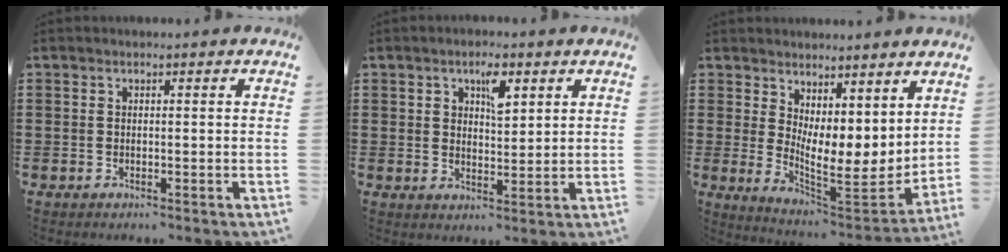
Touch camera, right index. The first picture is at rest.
{"total": 4.2, "force": [2.2, 1.8, 3.1], "torque": [-0.044, -0.001, 0.032]}
{"total": 5.8, "force": [3.4, 2.7, 3.9], "torque": [-0.076, -0.049, 0.066]}